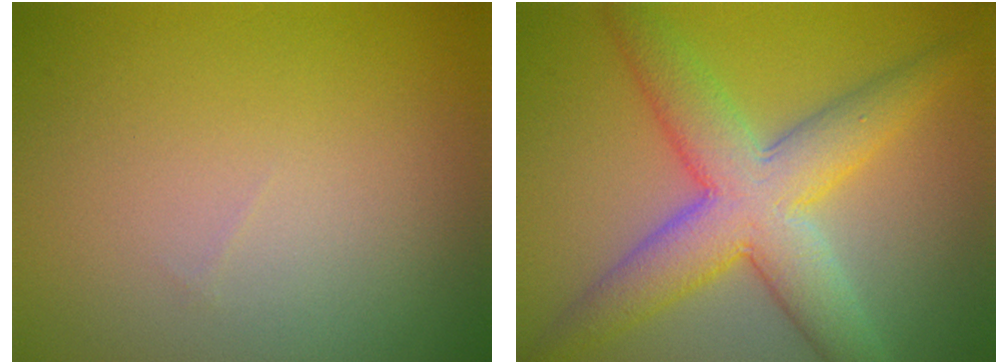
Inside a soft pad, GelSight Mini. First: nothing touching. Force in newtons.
{"total": 7.8, "press": 7.8, "slide": 0.3}